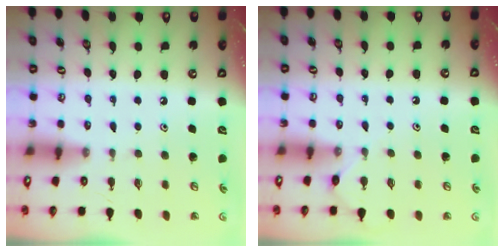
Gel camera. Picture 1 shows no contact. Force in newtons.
{"total": 4.1, "press": 4.1, "slide": 0.6}